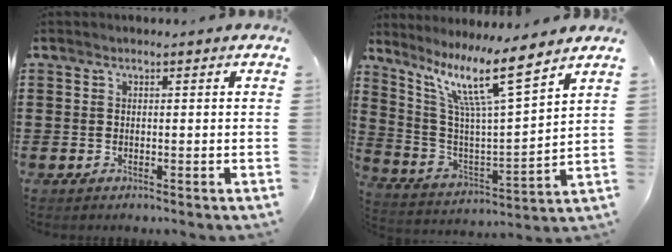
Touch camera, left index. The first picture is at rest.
{"total": 12.0, "force": [8.4, 0.9, 8.6], "torque": [-0.194, -0.044, 0.137]}